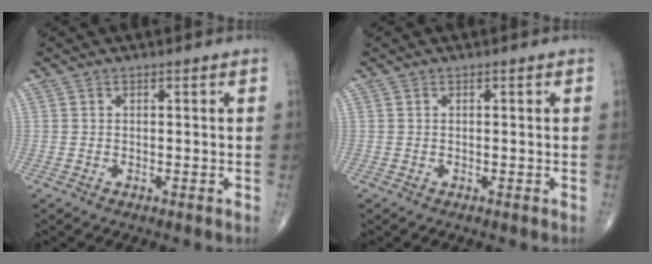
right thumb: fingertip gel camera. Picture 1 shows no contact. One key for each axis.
{"total": 0.0}